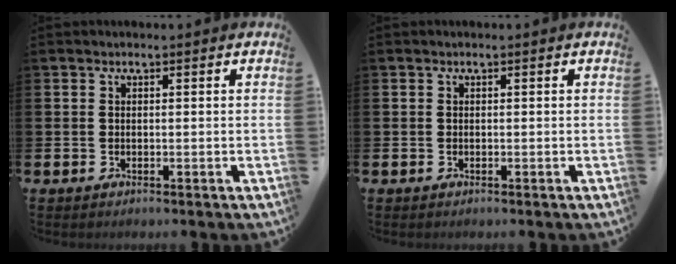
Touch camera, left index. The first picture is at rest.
{"total": 0.0}